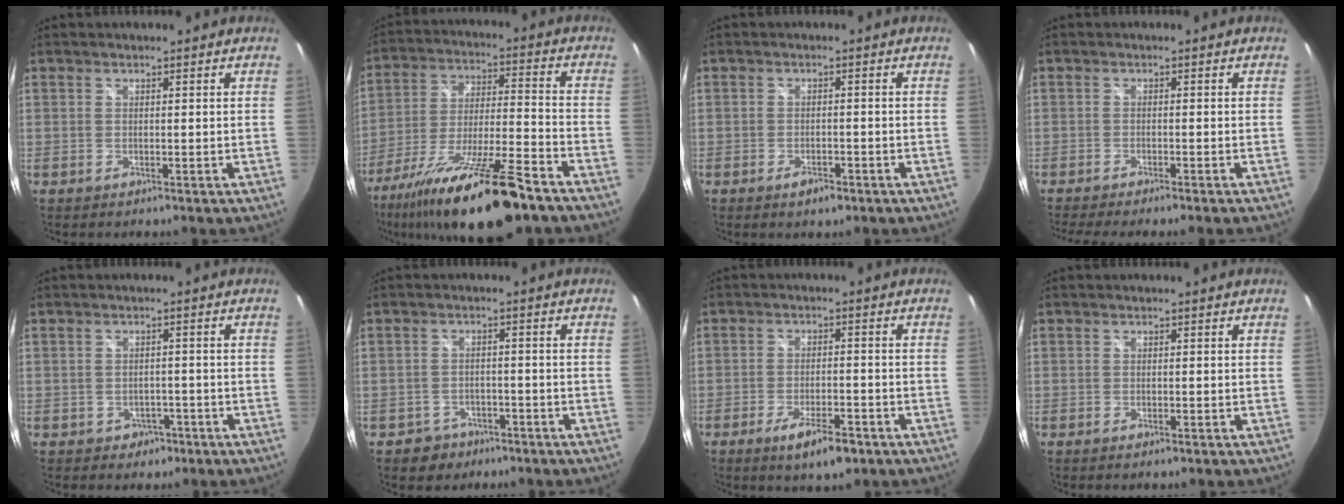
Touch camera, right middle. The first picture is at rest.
{"total": 22.5, "force": [-16.2, 3.1, 15.2], "torque": [-0.289, -0.049, -0.273]}
{"total": 2.8, "force": [-1.8, 1.4, 1.6], "torque": [-0.033, -0.004, -0.028]}
{"total": 5.9, "force": [-5.1, -0.8, 2.9], "torque": [-0.058, -0.019, -0.080]}
{"total": 3.3, "force": [-1.7, 2.8, 0.7], "torque": [-0.020, 0.004, -0.018]}
{"total": 4.9, "force": [-3.1, 3.8, 0.6], "torque": [-0.029, 0.008, -0.042]}
{"total": 7.4, "force": [-4.7, 2.2, 5.3], "torque": [-0.108, -0.013, -0.072]}
{"total": 0.8, "force": [-0.6, 0.3, 0.5], "torque": [-0.007, -0.004, -0.010]}